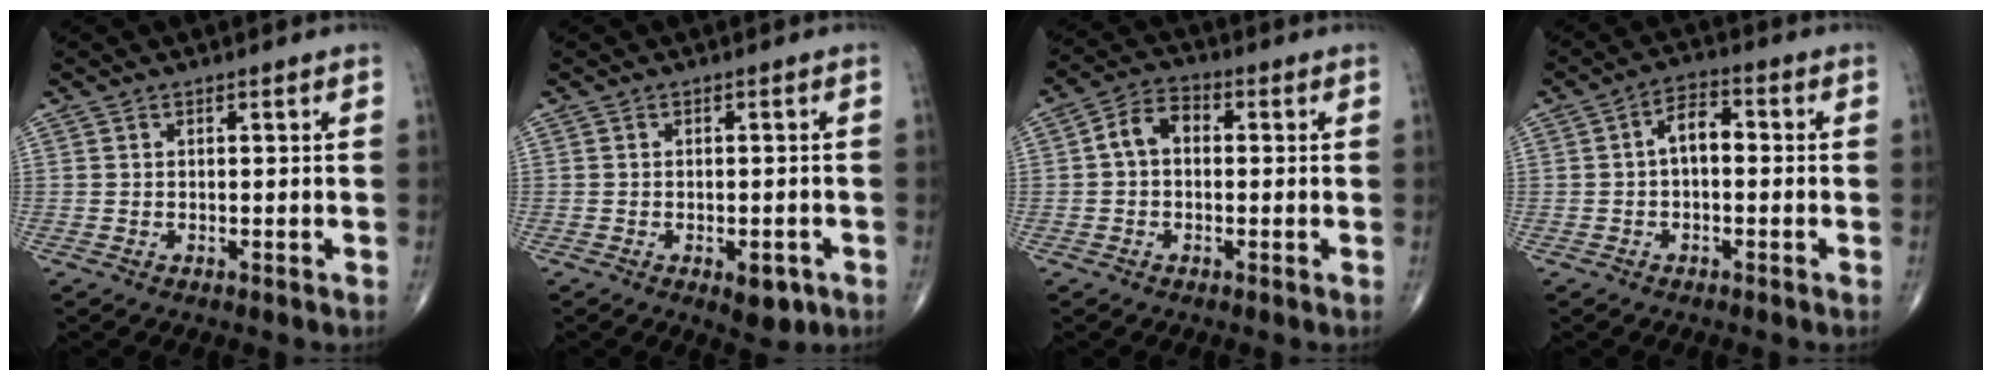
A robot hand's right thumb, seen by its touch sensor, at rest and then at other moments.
{"total": 4.1, "force": [-1.8, 2.0, 3.1], "torque": [-0.026, 0.004, -0.016]}
{"total": 5.6, "force": [0.1, 4.0, 4.0], "torque": [-0.062, 0.023, -0.009]}
{"total": 5.2, "force": [-0.2, 3.0, 4.2], "torque": [-0.060, 0.022, -0.014]}